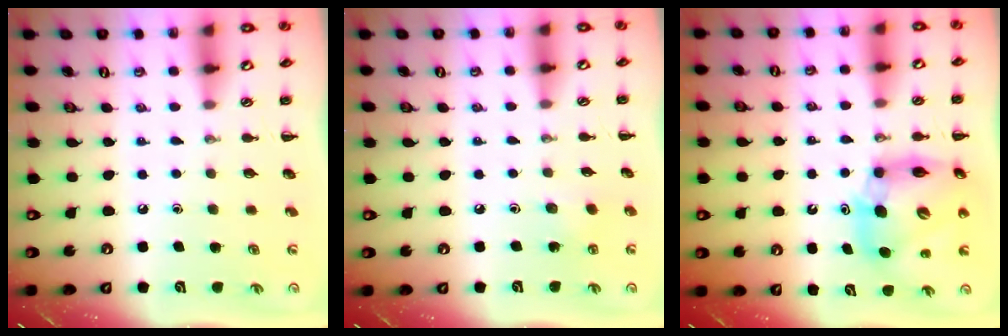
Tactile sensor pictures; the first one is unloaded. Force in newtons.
{"total": 2.8, "press": 2.7, "slide": 0.8}
{"total": 11.9, "press": 11.4, "slide": 3.4}